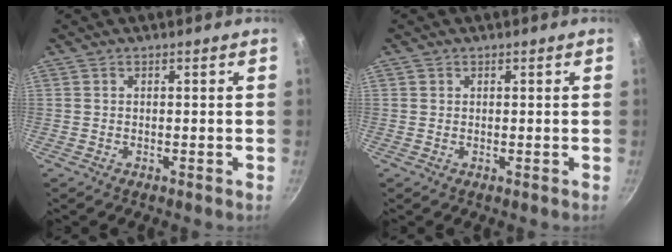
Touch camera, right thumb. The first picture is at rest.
{"total": 0.7, "force": [0.2, 0.6, 0.1], "torque": [0.003, 0.001, 0.001]}